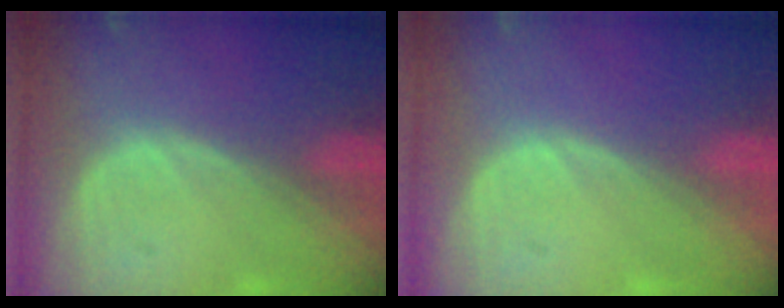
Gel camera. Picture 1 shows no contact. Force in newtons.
{"total": 0.0}